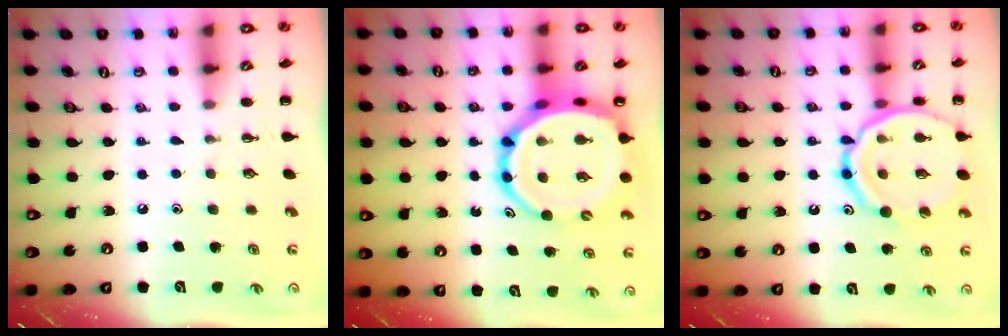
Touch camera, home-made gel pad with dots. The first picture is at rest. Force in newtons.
{"total": 16.7, "press": 16.0, "slide": 4.6}
{"total": 17.8, "press": 17.7, "slide": 1.9}